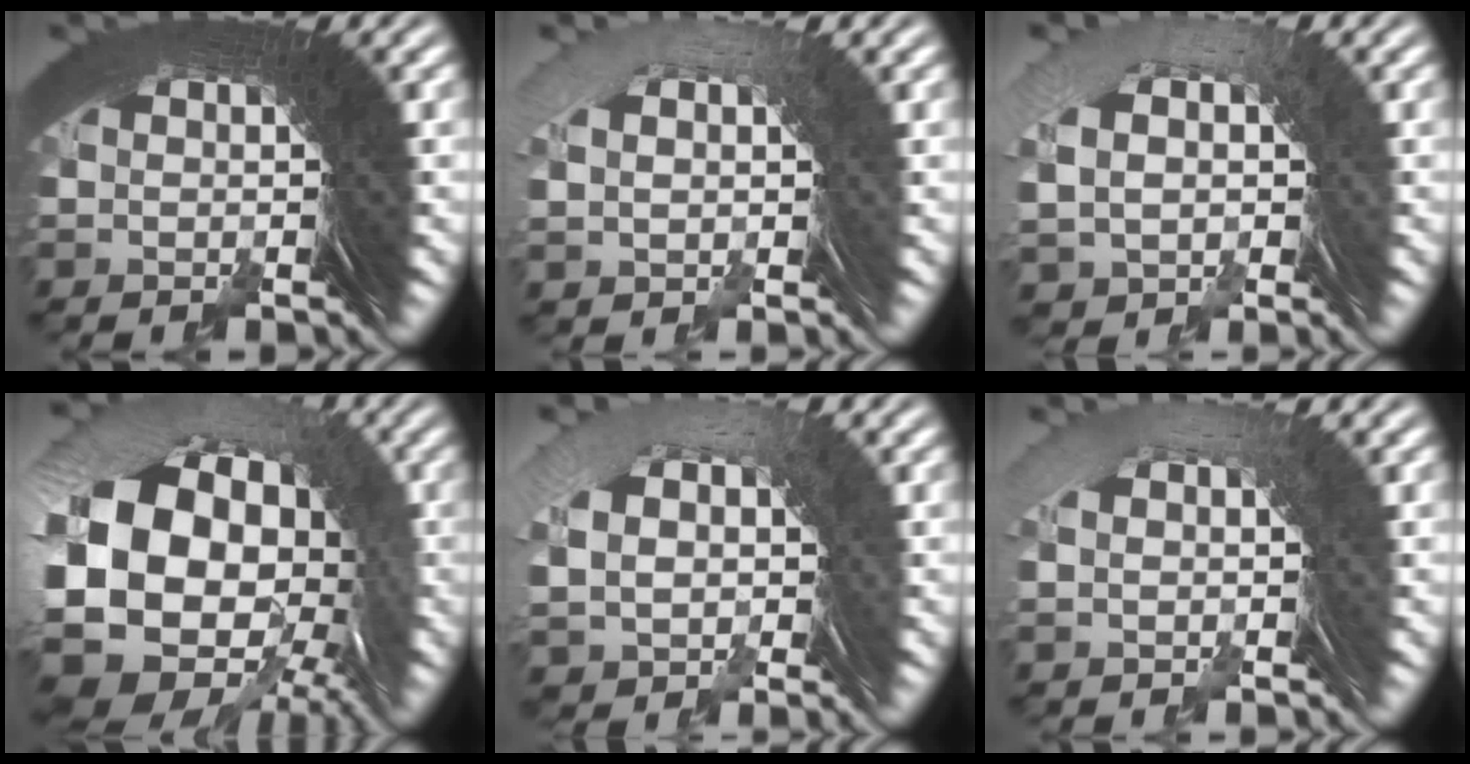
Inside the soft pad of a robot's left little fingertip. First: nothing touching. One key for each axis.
{"total": 1.8, "fx": 0.6, "fy": 1.0, "fz": 1.4, "tx": -0.021, "ty": 0.016, "tz": 0.013}
{"total": 3.3, "fx": -0.4, "fy": 2.5, "fz": 2.0, "tx": -0.064, "ty": -0.006, "tz": 0.001}
{"total": 14.6, "fx": -1.7, "fy": 10.2, "fz": 10.3, "tx": -0.234, "ty": -0.048, "tz": -0.014}
{"total": 4.5, "fx": -0.1, "fy": 3.5, "fz": 2.8, "tx": -0.080, "ty": -0.011, "tz": 0.009}
{"total": 1.2, "fx": 0.7, "fy": 0.0, "fz": 1.0, "tx": -0.012, "ty": 0.017, "tz": 0.015}